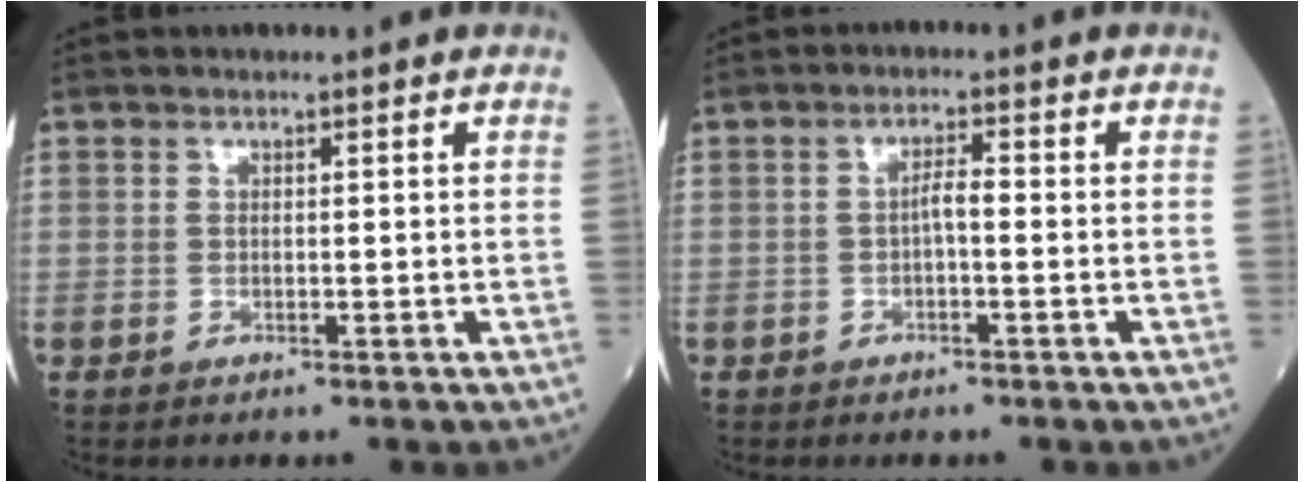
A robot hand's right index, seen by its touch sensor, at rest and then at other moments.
{"total": 2.2, "force": [-0.5, 0.4, 2.1], "torque": [-0.035, 0.005, -0.010]}